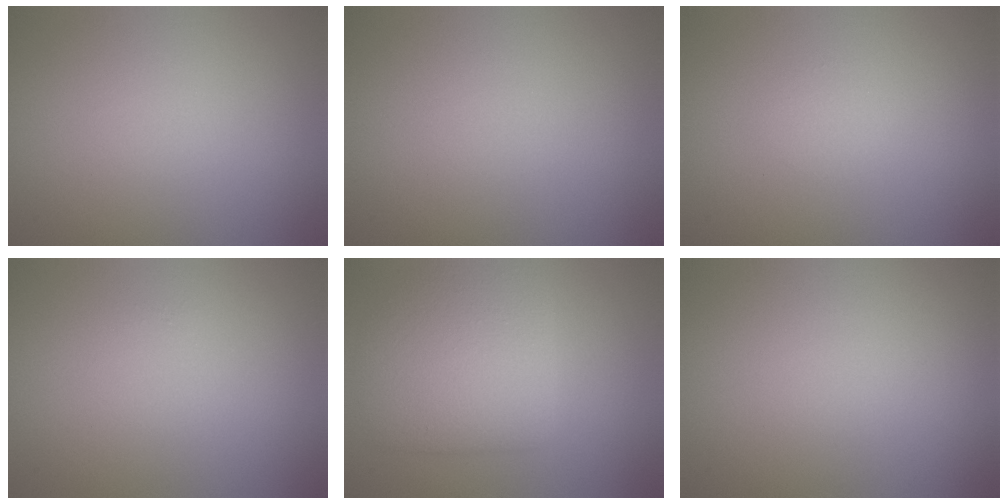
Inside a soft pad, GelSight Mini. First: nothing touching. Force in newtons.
{"total": 0.0}
{"total": 0.7, "press": 0.7, "slide": 0.0}
{"total": 0.0}
{"total": 5.3, "press": 5.3, "slide": 0.2}
{"total": 0.0}